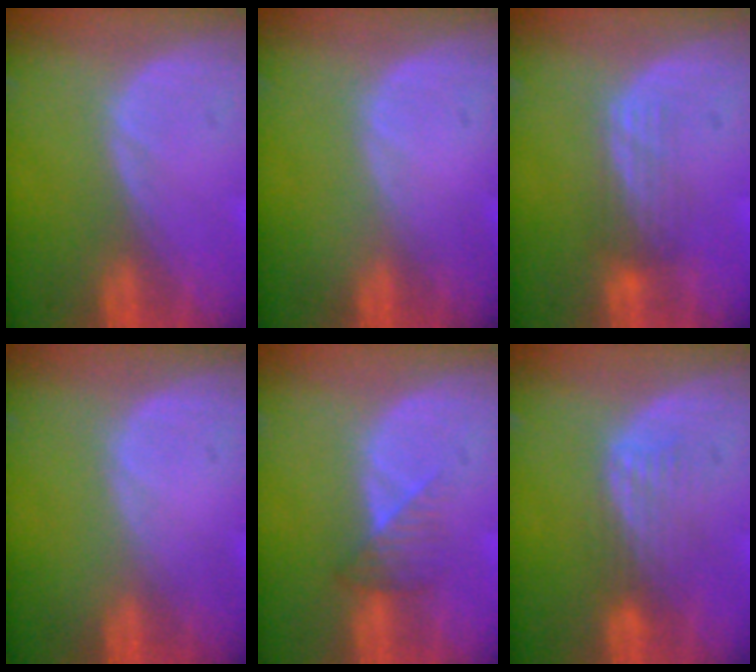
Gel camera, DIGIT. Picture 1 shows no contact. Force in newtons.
{"total": 0.0}
{"total": 3.5, "press": 3.1, "slide": 1.7}
{"total": 0.0}
{"total": 3.3, "press": 3.0, "slide": 1.5}
{"total": 4.3, "press": 3.6, "slide": 2.4}